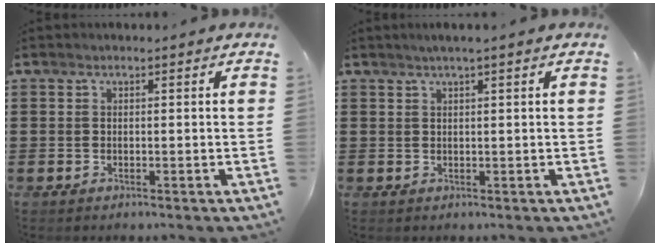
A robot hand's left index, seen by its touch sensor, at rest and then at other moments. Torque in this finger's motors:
{"motor_torque": [0.71, 0.20, 0.27, 0.06]}